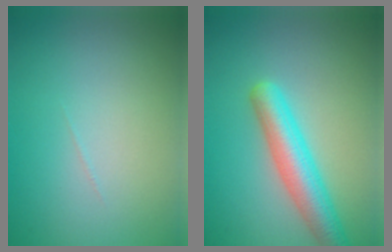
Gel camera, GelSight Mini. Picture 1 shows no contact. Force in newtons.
{"total": 4.9, "press": 4.9, "slide": 0.2}